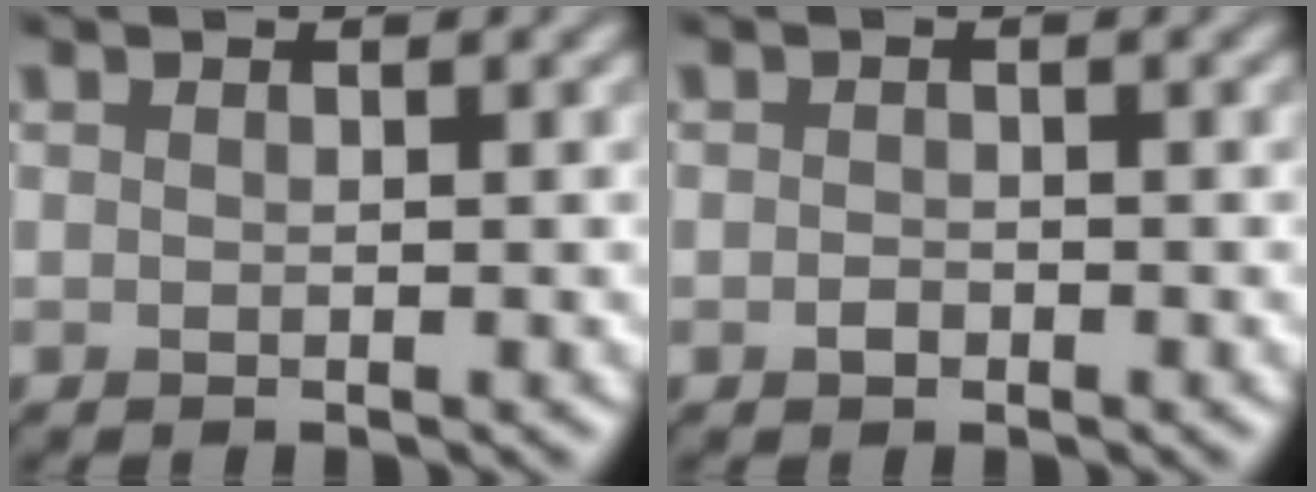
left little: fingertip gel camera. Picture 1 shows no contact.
{"total": 0.8, "force": [-0.4, 0.6, 0.4], "torque": [-0.006, -0.002, -0.012]}